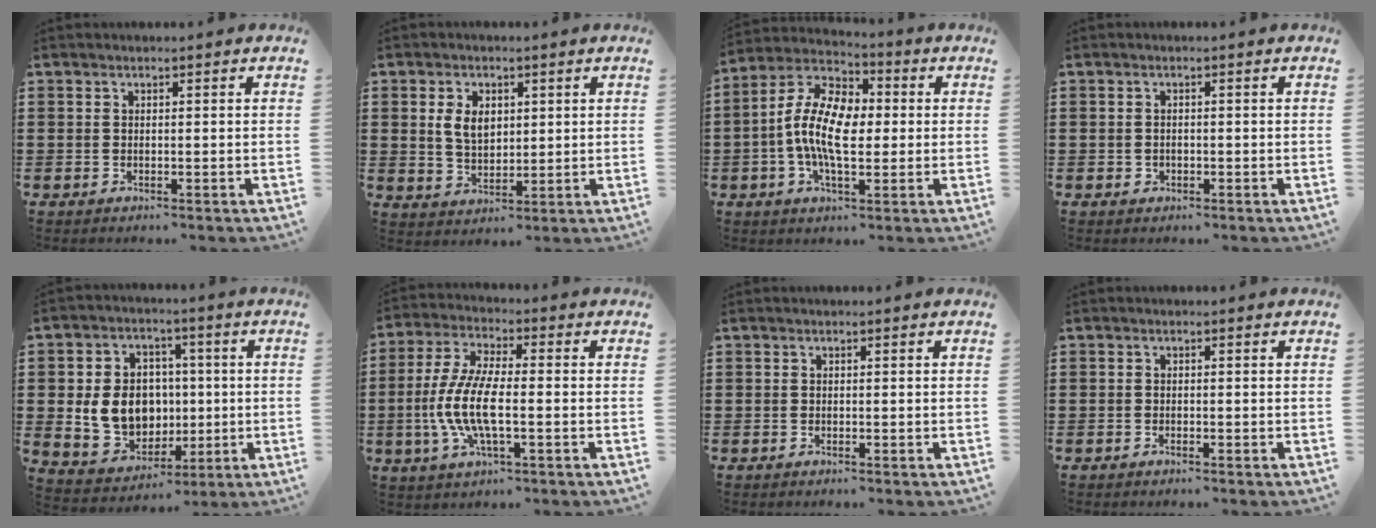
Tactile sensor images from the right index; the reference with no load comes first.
{"total": 5.0, "force": [1.2, 3.3, 3.5], "torque": [-0.070, 0.010, 0.018]}
{"total": 11.3, "force": [-0.4, 5.9, 9.7], "torque": [-0.225, -0.002, -0.015]}
{"total": 0.7, "force": [-0.2, 0.6, 0.3], "torque": [-0.009, 0.003, -0.005]}
{"total": 9.9, "force": [0.1, 8.5, 5.2], "torque": [-0.125, 0.013, 0.007]}
{"total": 9.2, "force": [-2.2, 3.0, 8.5], "torque": [-0.196, -0.013, -0.049]}
{"total": 0.0}
{"total": 0.6, "force": [-0.6, 0.1, 0.0], "torque": [-0.002, 0.000, -0.012]}